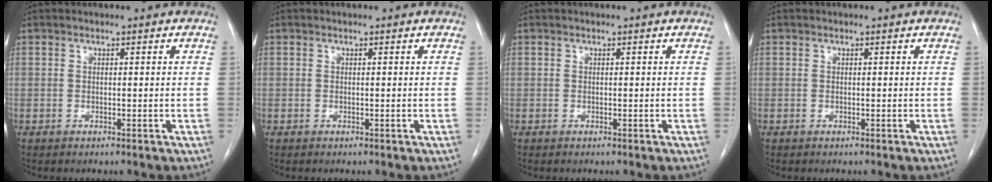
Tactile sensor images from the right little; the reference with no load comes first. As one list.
[{"total": 0.0}, {"total": 0.0}, {"total": 0.0}]